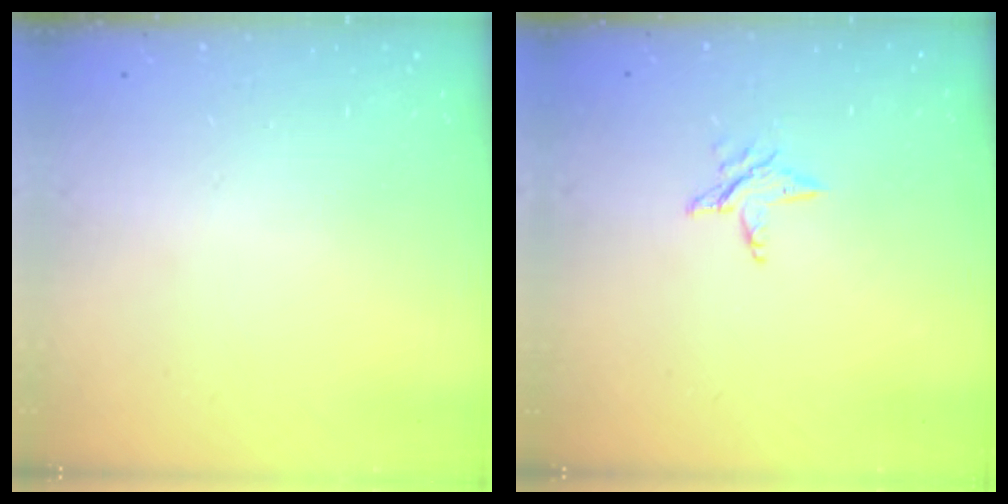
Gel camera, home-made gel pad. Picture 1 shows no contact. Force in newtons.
{"total": 3.5, "press": 3.4, "slide": 0.3}